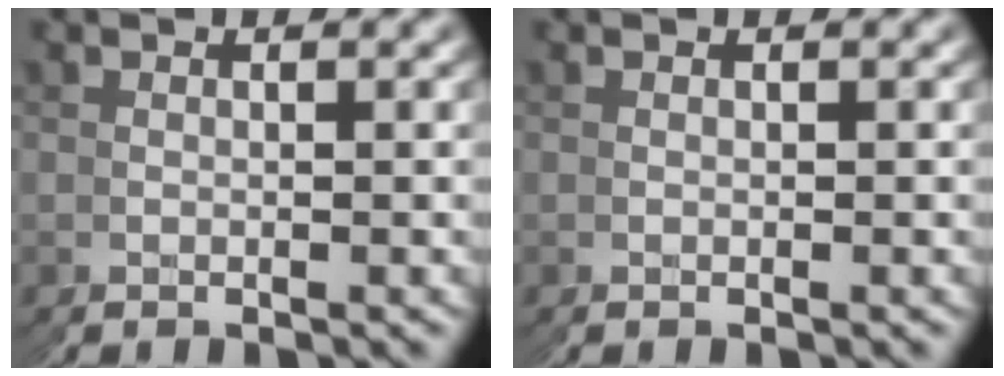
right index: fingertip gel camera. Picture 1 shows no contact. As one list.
[{"total": 0.0}]